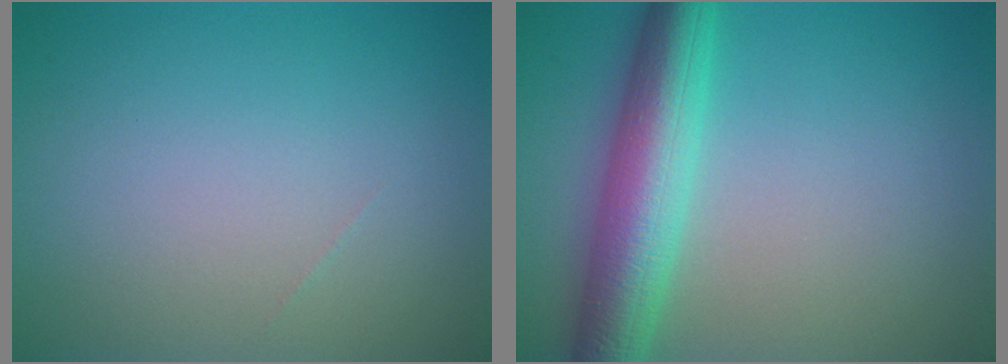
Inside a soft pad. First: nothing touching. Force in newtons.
{"total": 7.0, "press": 7.0, "slide": 0.1}